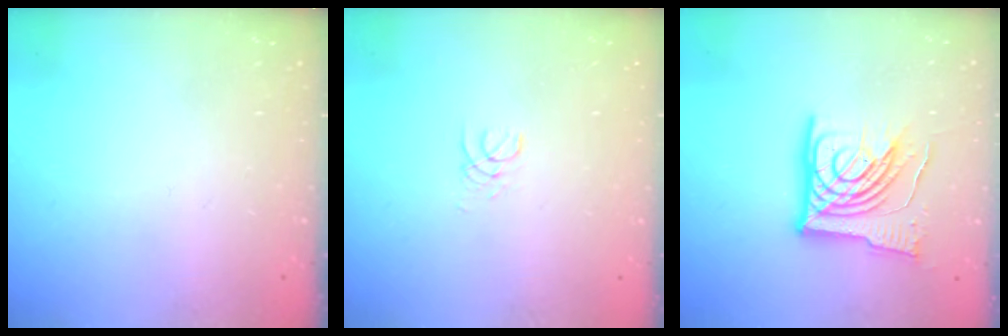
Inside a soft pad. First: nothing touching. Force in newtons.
{"total": 1.0, "press": 1.0, "slide": 0.1}
{"total": 17.1, "press": 16.9, "slide": 2.3}